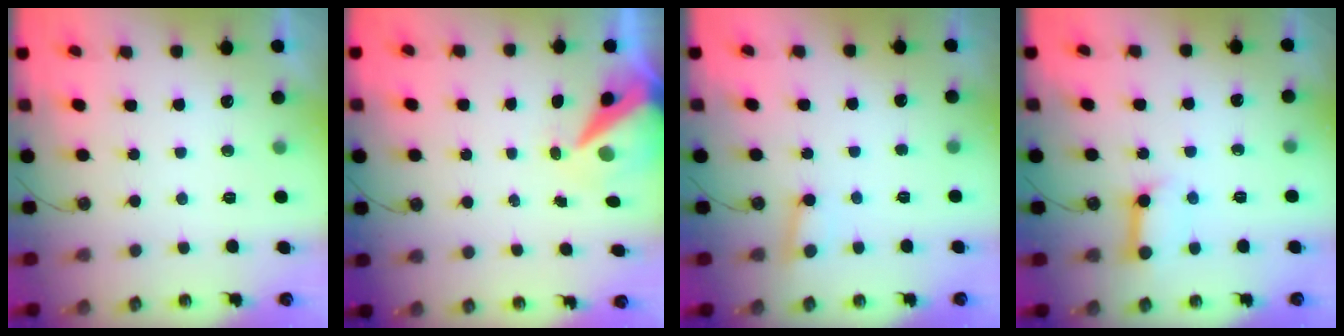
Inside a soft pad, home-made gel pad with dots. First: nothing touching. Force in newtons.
{"total": 9.1, "press": 9.1, "slide": 1.2}
{"total": 3.1, "press": 3.1, "slide": 0.4}
{"total": 9.2, "press": 9.1, "slide": 1.2}